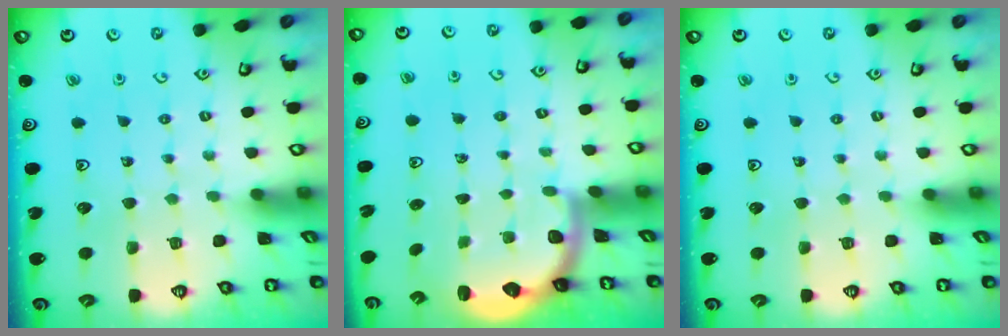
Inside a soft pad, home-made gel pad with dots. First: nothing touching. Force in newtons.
{"total": 2.2, "press": 2.0, "slide": 0.8}
{"total": 0.0}